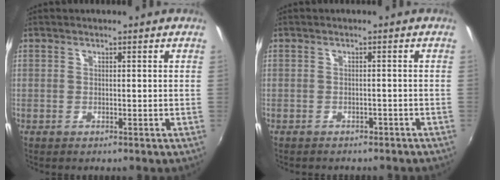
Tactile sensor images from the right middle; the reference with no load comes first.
{"total": 3.1, "force": [-2.7, 1.4, 0.8], "torque": [-0.015, -0.007, -0.033]}